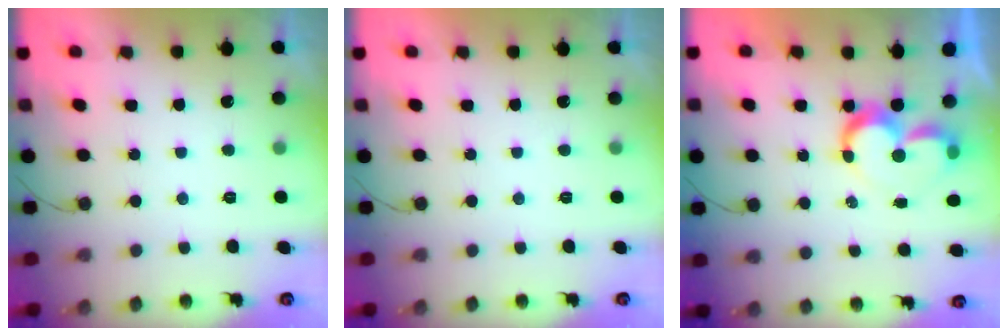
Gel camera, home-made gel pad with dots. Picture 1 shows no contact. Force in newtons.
{"total": 1.7, "press": 1.7, "slide": 0.0}
{"total": 9.0, "press": 9.0, "slide": 0.9}